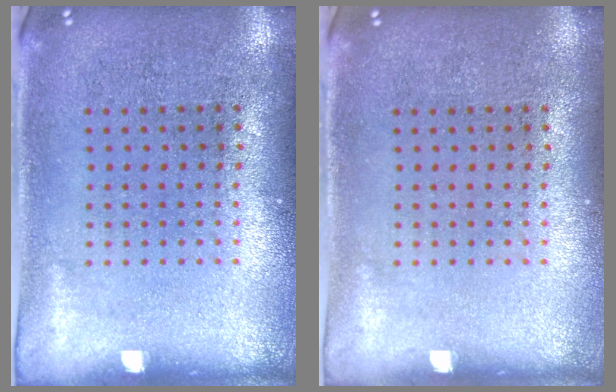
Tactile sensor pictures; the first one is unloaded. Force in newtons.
{"total": 0.0}